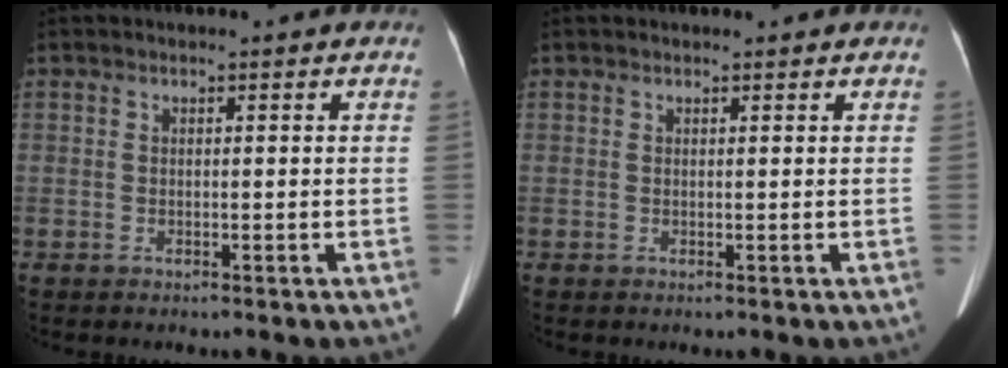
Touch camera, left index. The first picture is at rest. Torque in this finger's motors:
{"motor_torque": [0.24, -0.15, -0.02, 0.01]}